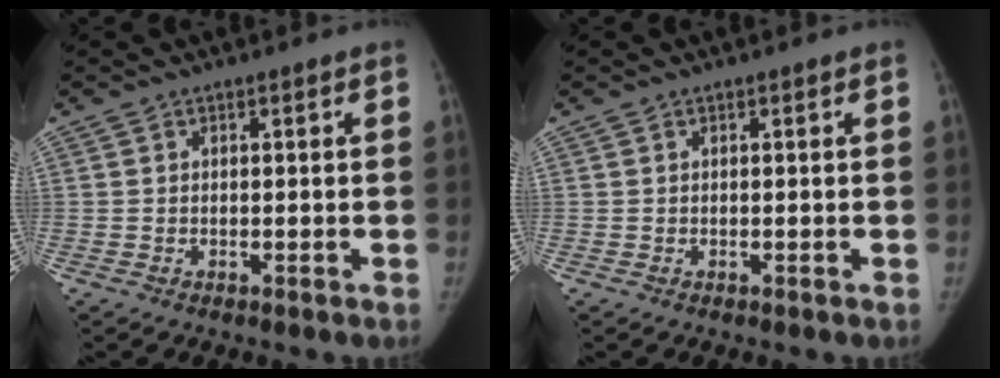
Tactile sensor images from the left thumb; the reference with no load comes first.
{"total": 0.0}